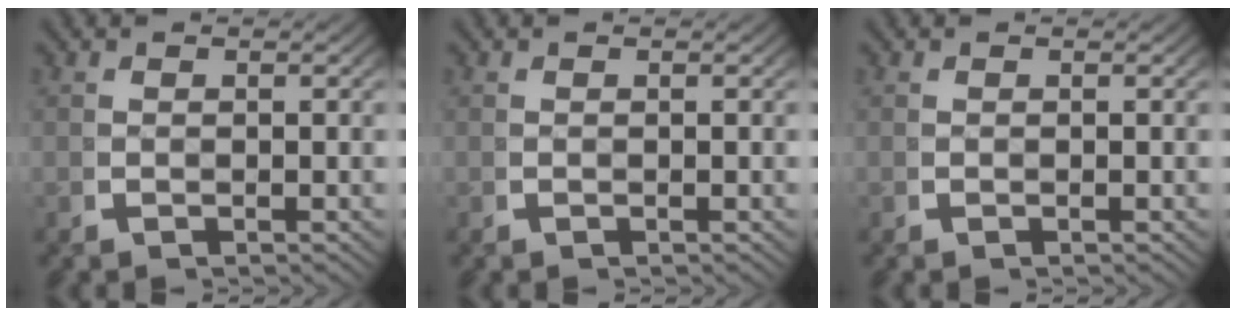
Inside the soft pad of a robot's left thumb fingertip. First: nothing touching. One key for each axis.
{"total": 0.0}
{"total": 0.0}